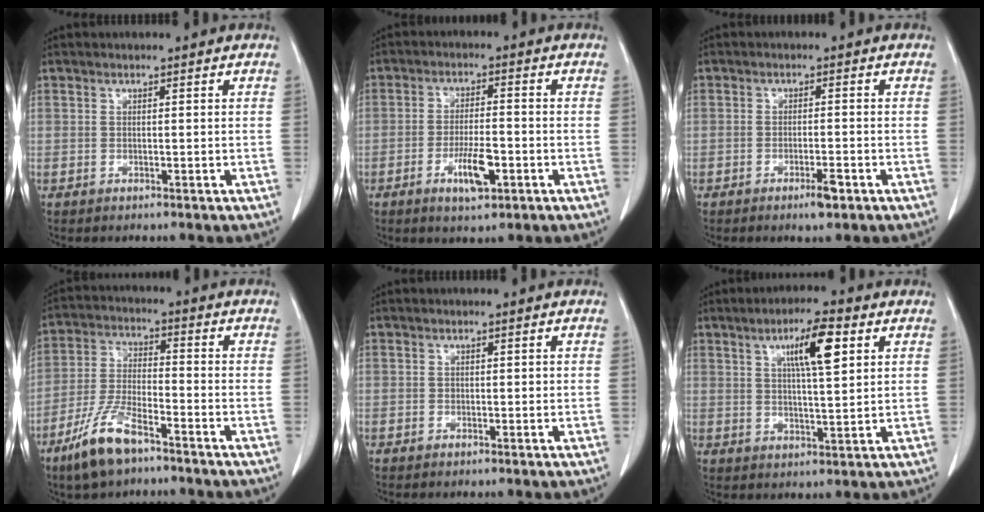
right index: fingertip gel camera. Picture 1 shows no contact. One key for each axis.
{"total": 6.2, "fx": -2.6, "fy": 1.6, "fz": 5.4, "tx": -0.099, "ty": -0.004, "tz": -0.042}
{"total": 2.9, "fx": -1.7, "fy": 0.5, "fz": 2.3, "tx": -0.033, "ty": -0.001, "tz": -0.025}
{"total": 9.5, "fx": -6.5, "fy": 2.5, "fz": 6.5, "tx": -0.141, "ty": -0.013, "tz": -0.125}
{"total": 0.6, "fx": 0.0, "fy": 0.5, "fz": 0.4, "tx": -0.003, "ty": 0.003, "tz": -0.001}
{"total": 8.1, "fx": 3.4, "fy": 1.1, "fz": 7.3, "tx": -0.127, "ty": 0.005, "tz": 0.056}